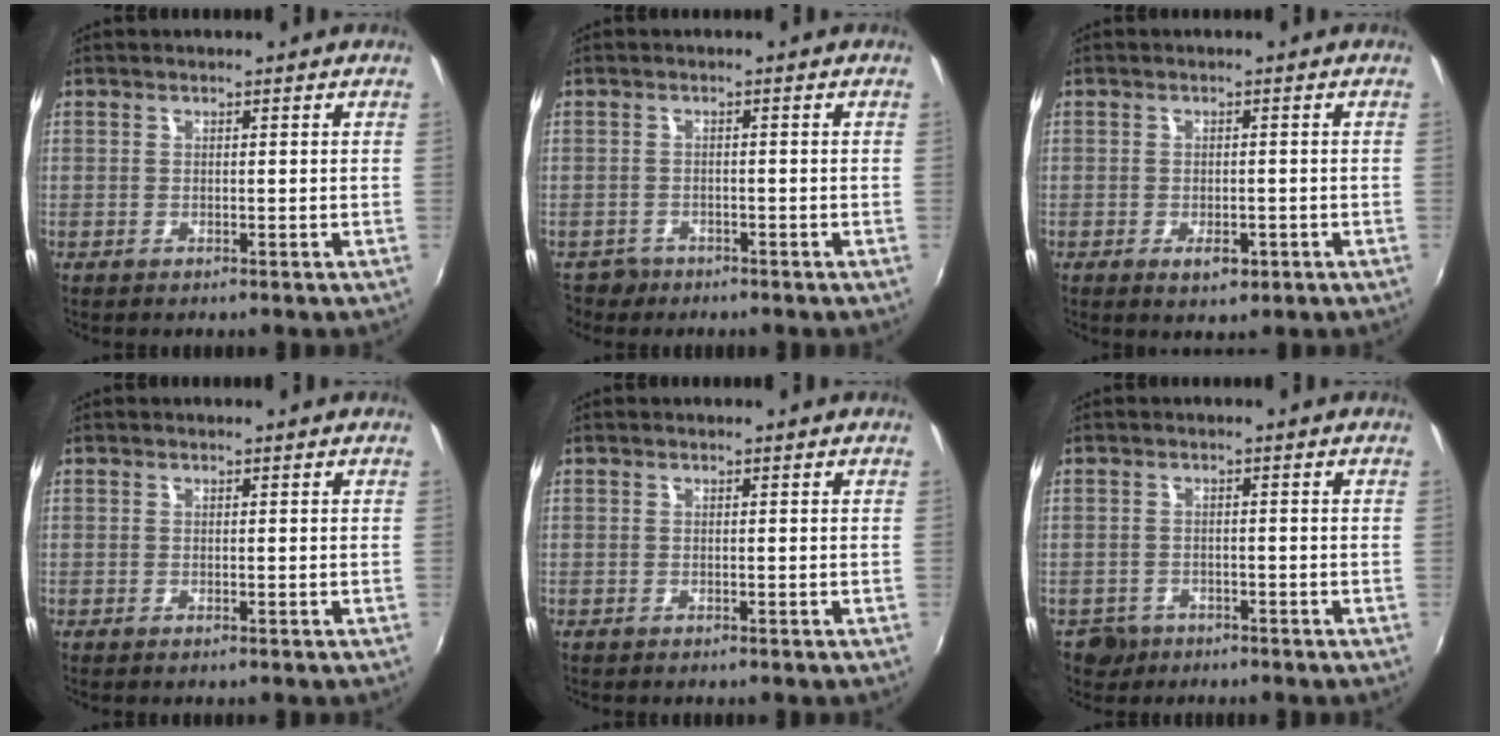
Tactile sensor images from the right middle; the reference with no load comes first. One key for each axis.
{"total": 3.0, "fx": -2.1, "fy": 2.1, "fz": 0.3, "tx": -0.015, "ty": 0.000, "tz": -0.037}
{"total": 3.2, "fx": -1.3, "fy": 1.7, "fz": 2.3, "tx": -0.045, "ty": -0.006, "tz": -0.016}
{"total": 0.0}
{"total": 0.0}
{"total": 3.9, "fx": -2.4, "fy": 2.9, "fz": 0.5, "tx": -0.024, "ty": 0.001, "tz": -0.040}